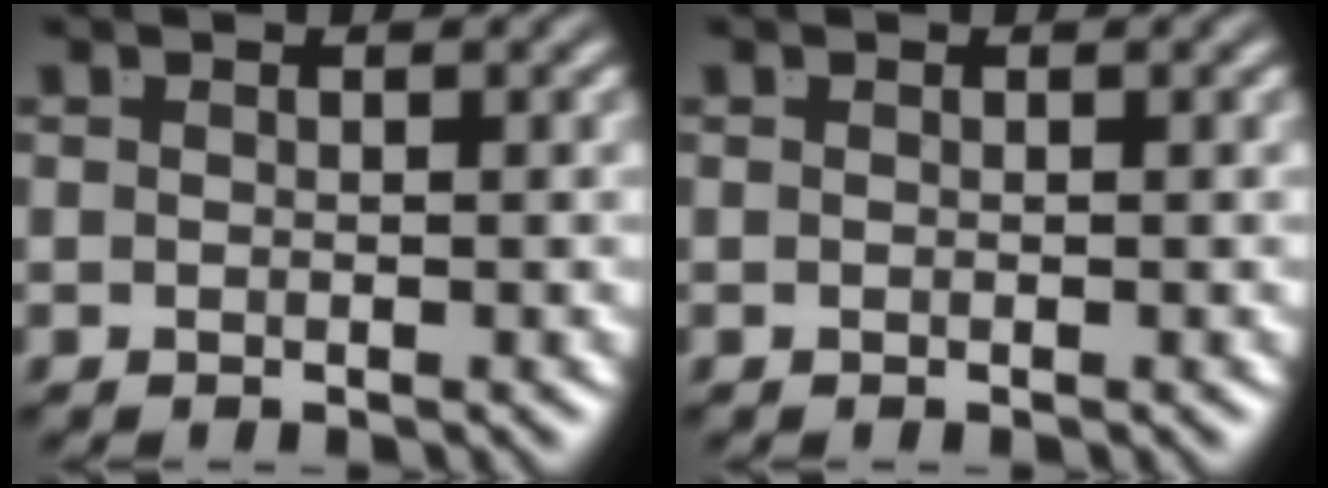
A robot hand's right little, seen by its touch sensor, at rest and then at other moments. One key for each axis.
{"total": 0.0}